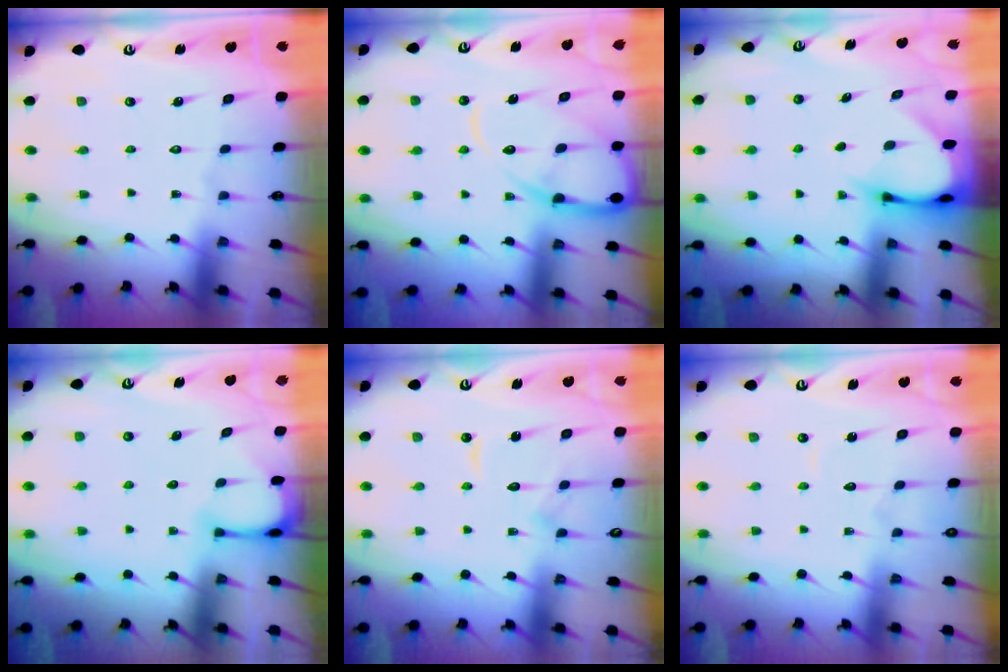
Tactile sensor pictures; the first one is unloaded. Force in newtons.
{"total": 12.3, "press": 12.3, "slide": 1.3}
{"total": 3.7, "press": 3.7, "slide": 0.2}
{"total": 2.6, "press": 2.5, "slide": 0.4}
{"total": 7.8, "press": 7.8, "slide": 0.8}
{"total": 3.5, "press": 3.5, "slide": 0.1}